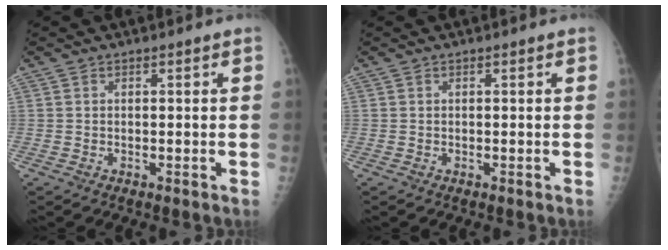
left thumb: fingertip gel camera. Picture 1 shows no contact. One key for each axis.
{"total": 0.0}